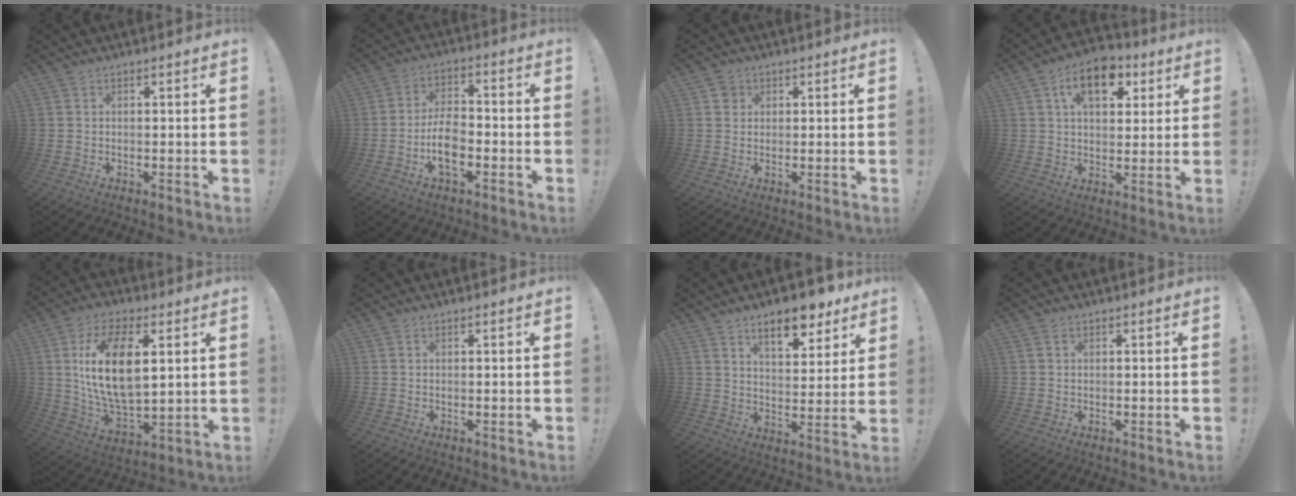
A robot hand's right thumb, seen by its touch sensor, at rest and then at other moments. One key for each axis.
{"total": 9.8, "fx": -3.5, "fy": 5.3, "fz": 7.5, "tx": -0.144, "ty": 0.007, "tz": -0.064}
{"total": 3.0, "fx": 1.3, "fy": 2.6, "fz": 0.6, "tx": -0.001, "ty": 0.000, "tz": 0.021}
{"total": 13.2, "fx": 5.6, "fy": 7.8, "fz": 9.0, "tx": -0.127, "ty": -0.011, "tz": 0.101}
{"total": 18.5, "fx": 4.9, "fy": 9.3, "fz": 15.2, "tx": -0.296, "ty": -0.018, "tz": 0.076}
{"total": 0.0}
{"total": 12.0, "fx": 8.4, "fy": 4.3, "fz": 7.4, "tx": -0.103, "ty": -0.051, "tz": 0.141}
{"total": 0.6, "fx": 0.3, "fy": 0.5, "fz": 0.1, "tx": 0.007, "ty": -0.001, "tz": 0.005}